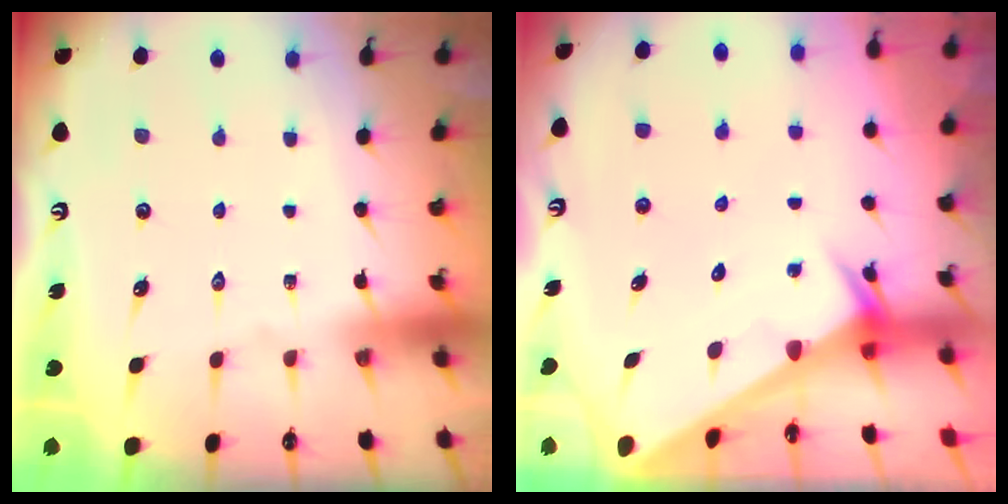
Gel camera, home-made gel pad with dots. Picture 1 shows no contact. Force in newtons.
{"total": 2.4, "press": 2.4, "slide": 0.0}